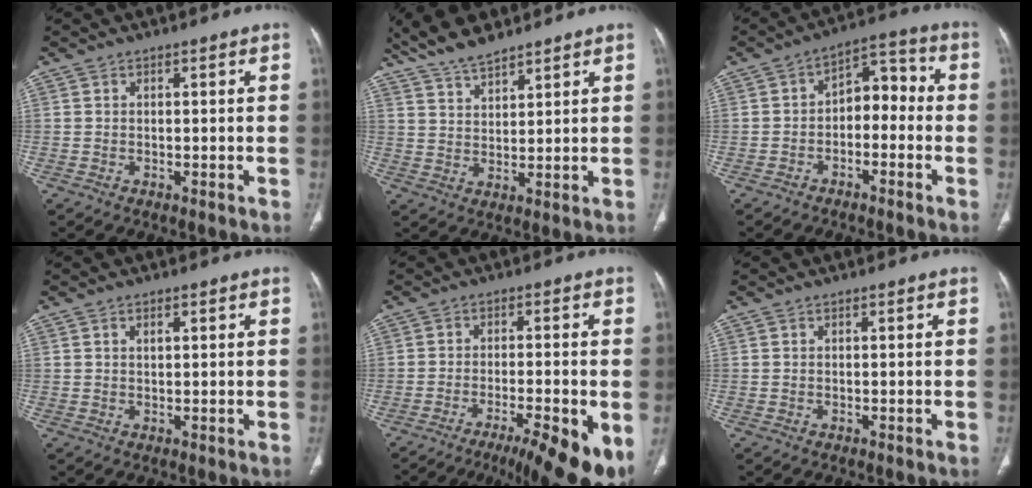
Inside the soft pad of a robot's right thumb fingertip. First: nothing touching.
{"total": 8.6, "force": [7.3, 2.3, 3.9], "torque": [-0.066, -0.027, 0.143]}
{"total": 8.1, "force": [-2.0, 5.4, 5.7], "torque": [-0.051, 0.048, -0.044]}
{"total": 1.5, "force": [0.7, 0.7, 1.1], "torque": [-0.019, -0.001, 0.012]}
{"total": 13.6, "force": [-6.8, 2.5, 11.5], "torque": [-0.136, 0.001, -0.101]}
{"total": 0.0}